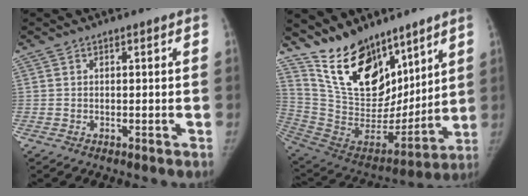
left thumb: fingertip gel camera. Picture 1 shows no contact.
{"total": 21.7, "force": [15.5, 10.9, 10.5], "torque": [-0.139, -0.081, 0.287]}